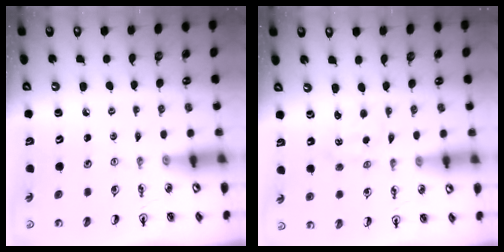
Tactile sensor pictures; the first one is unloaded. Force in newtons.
{"total": 1.0, "press": 0.9, "slide": 0.3}